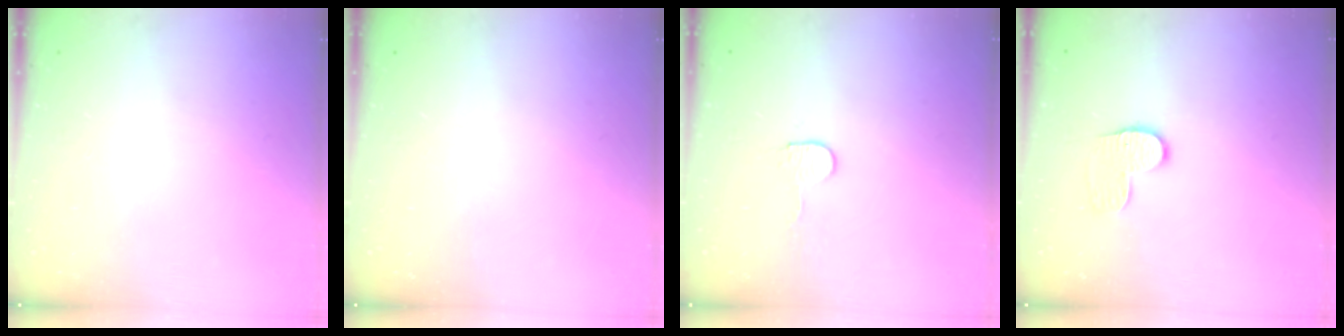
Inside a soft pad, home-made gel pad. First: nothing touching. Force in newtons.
{"total": 0.0}
{"total": 3.2, "press": 3.2, "slide": 0.3}
{"total": 8.2, "press": 8.2, "slide": 0.3}